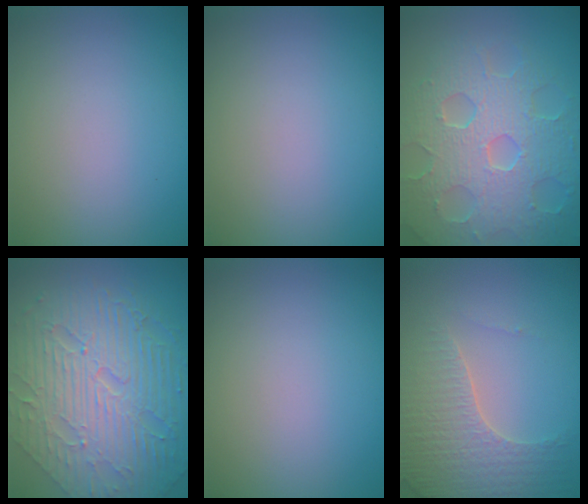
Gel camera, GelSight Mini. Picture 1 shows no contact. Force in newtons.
{"total": 0.0}
{"total": 8.6, "press": 6.1, "slide": 6.0}
{"total": 10.8, "press": 7.2, "slide": 8.1}
{"total": 0.0}
{"total": 4.2, "press": 3.7, "slide": 1.8}